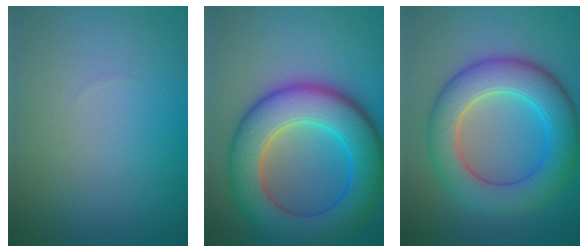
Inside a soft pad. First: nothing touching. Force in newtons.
{"total": 10.4, "press": 10.4, "slide": 0.3}
{"total": 7.5, "press": 7.5, "slide": 0.4}